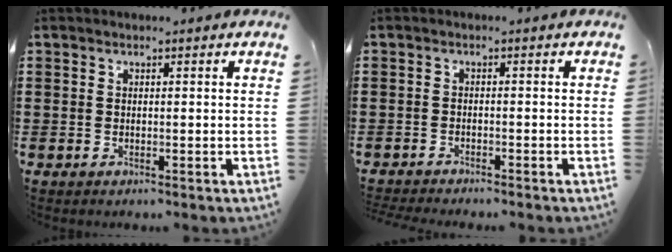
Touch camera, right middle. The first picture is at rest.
{"total": 1.3, "force": [-1.3, -0.1, 0.1], "torque": [-0.004, 0.001, -0.027]}